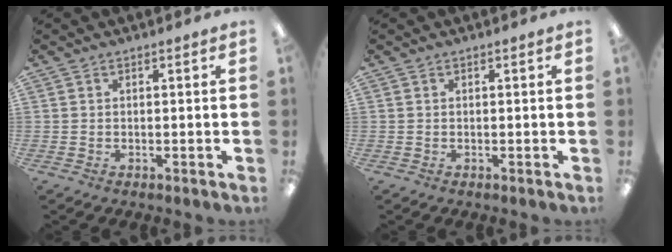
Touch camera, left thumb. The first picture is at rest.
{"total": 0.0}